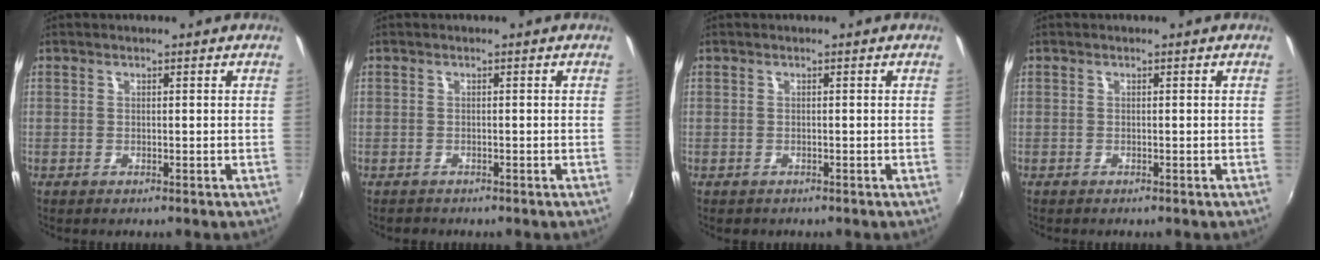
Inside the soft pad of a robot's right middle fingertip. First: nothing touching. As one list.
[{"total": 1.2, "force": [-1.0, 0.7, 0.0], "torque": [-0.004, -0.001, -0.018]}, {"total": 0.8, "force": [-0.5, 0.6, 0.1], "torque": [-0.004, -0.003, -0.007]}, {"total": 0.0}]